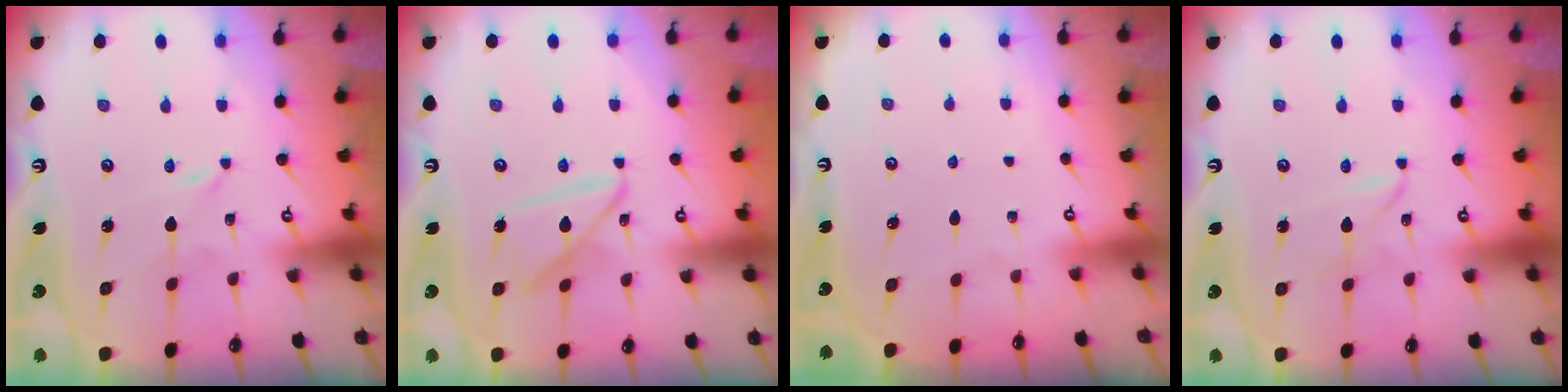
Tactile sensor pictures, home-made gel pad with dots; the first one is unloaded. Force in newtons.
{"total": 11.7, "press": 11.7, "slide": 0.9}
{"total": 0.5, "press": 0.5, "slide": 0.1}
{"total": 1.9, "press": 1.9, "slide": 0.2}